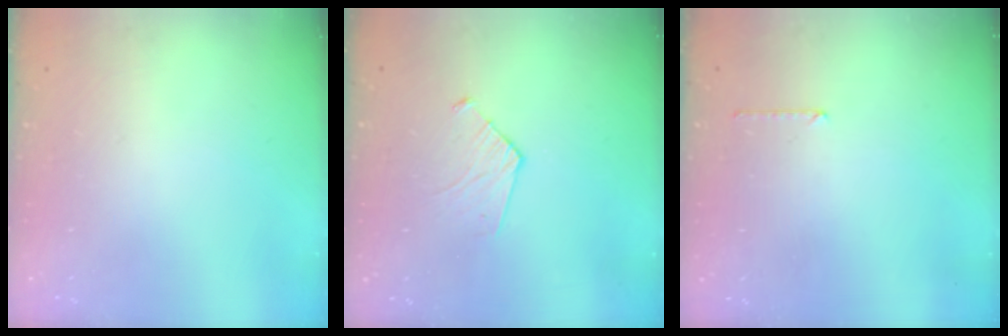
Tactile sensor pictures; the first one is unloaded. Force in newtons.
{"total": 6.2, "press": 6.2, "slide": 0.5}
{"total": 5.2, "press": 5.2, "slide": 0.4}